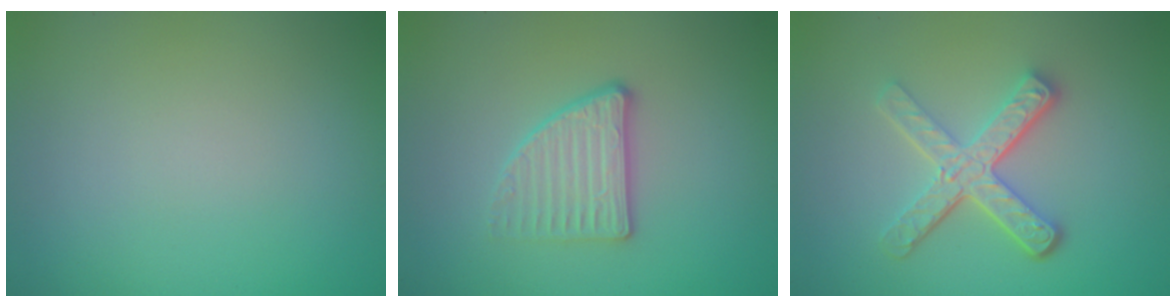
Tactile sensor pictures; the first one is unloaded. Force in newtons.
{"total": 2.7, "press": 2.4, "slide": 1.1}
{"total": 4.5, "press": 3.3, "slide": 3.0}